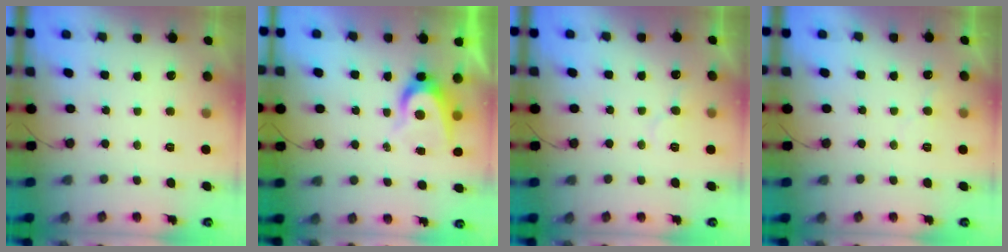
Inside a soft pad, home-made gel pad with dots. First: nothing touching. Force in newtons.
{"total": 6.7, "press": 6.7, "slide": 0.3}
{"total": 5.4, "press": 5.3, "slide": 0.4}
{"total": 4.7, "press": 4.7, "slide": 0.4}